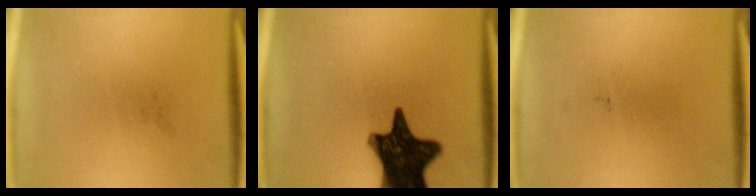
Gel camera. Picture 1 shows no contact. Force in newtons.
{"total": 16.5}
{"total": 0.0}